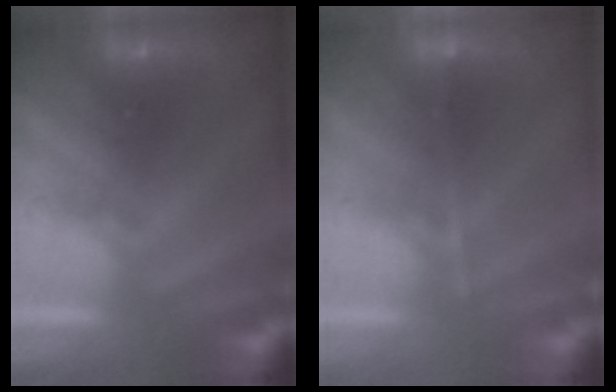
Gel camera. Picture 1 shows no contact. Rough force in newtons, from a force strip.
{"total": 1.5}